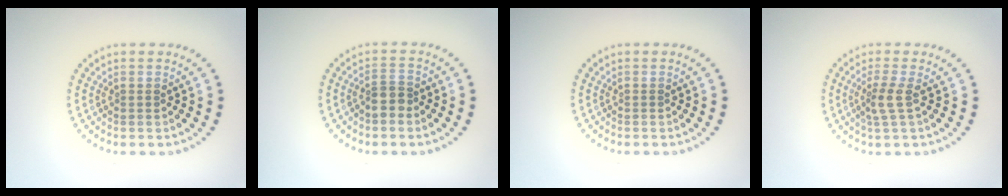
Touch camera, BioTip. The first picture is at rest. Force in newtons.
{"total": 2.1, "press": 1.7, "slide": 1.1}
{"total": 0.0}
{"total": 2.1, "press": 1.6, "slide": 1.3}